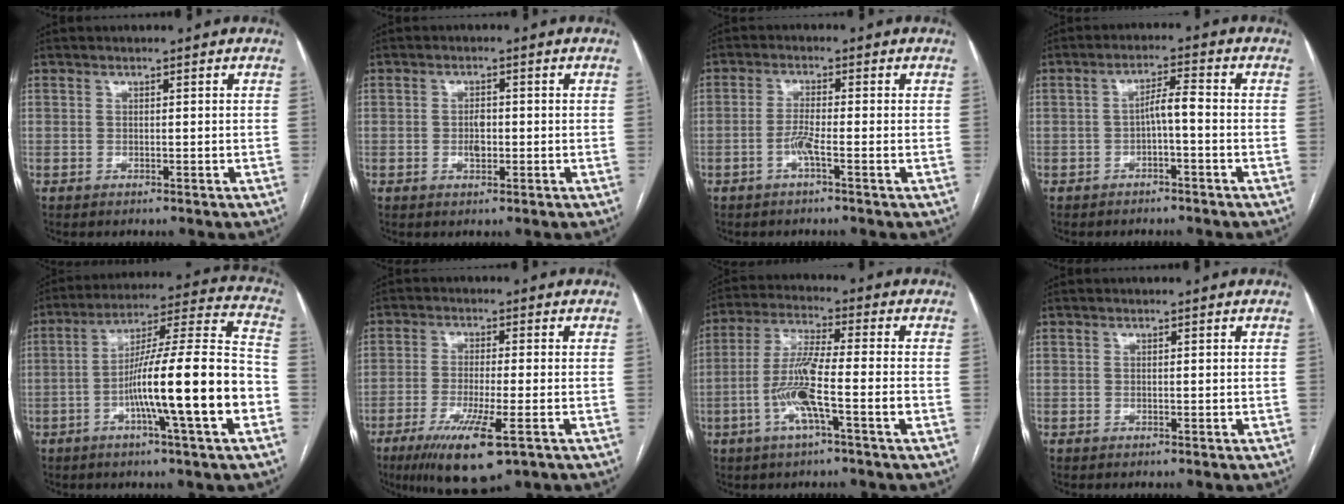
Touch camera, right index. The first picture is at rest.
{"total": 2.4, "force": [-0.3, 1.3, 2.0], "torque": [-0.034, 0.002, -0.003]}
{"total": 2.9, "force": [-1.2, 0.0, 2.6], "torque": [-0.052, -0.001, -0.028]}
{"total": 3.5, "force": [-1.0, 0.4, 3.3], "torque": [-0.055, 0.014, -0.014]}
{"total": 18.5, "force": [-5.5, 0.2, 17.7], "torque": [-0.279, 0.008, -0.092]}
{"total": 10.6, "force": [-5.5, 1.3, 9.0], "torque": [-0.164, -0.030, -0.087]}
{"total": 9.5, "force": [-3.1, 0.3, 9.0], "torque": [-0.180, 0.003, -0.063]}
{"total": 0.0}